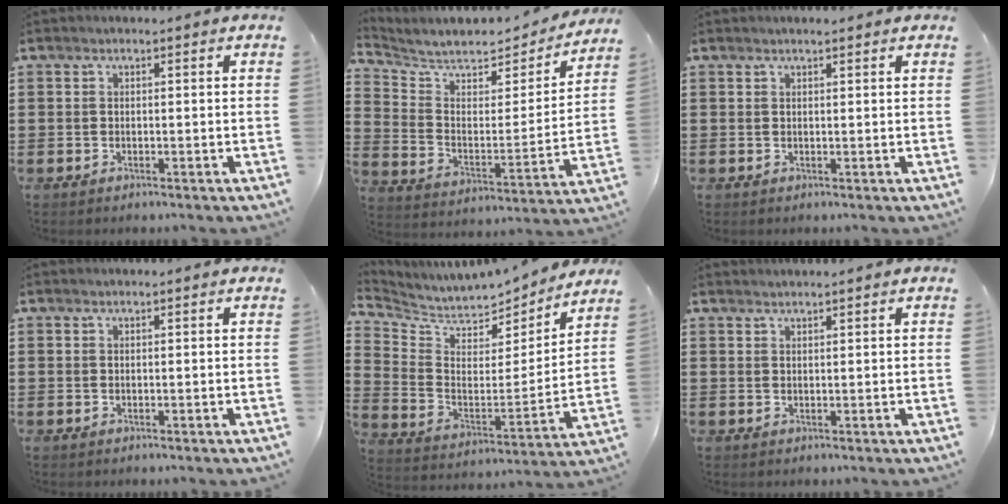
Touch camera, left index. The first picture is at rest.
{"total": 5.9, "force": [5.4, 1.5, 1.8], "torque": [-0.068, -0.042, 0.089]}
{"total": 0.8, "force": [0.7, 0.0, 0.4], "torque": [-0.008, 0.000, 0.014]}
{"total": 0.0}
{"total": 5.0, "force": [4.8, 1.4, 0.3], "torque": [-0.040, -0.049, 0.078]}
{"total": 1.0, "force": [1.0, -0.1, 0.0], "torque": [-0.002, -0.002, 0.020]}